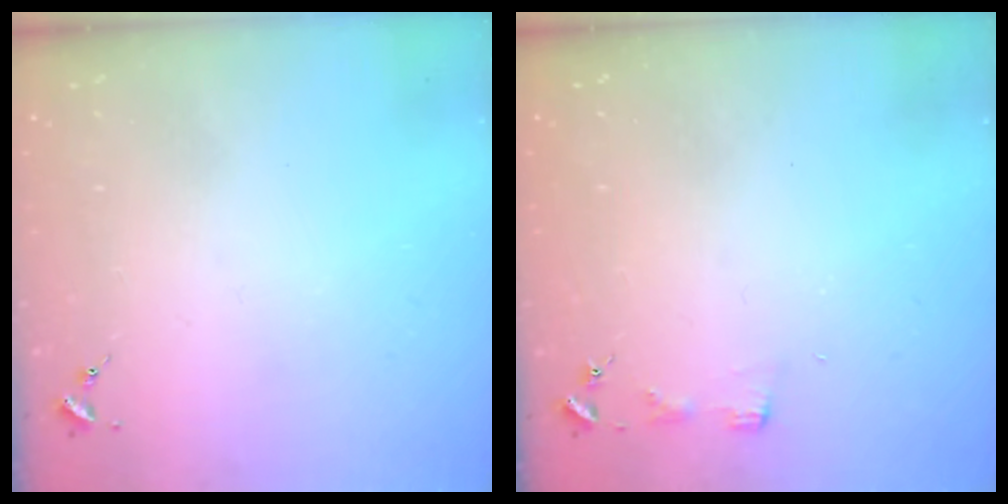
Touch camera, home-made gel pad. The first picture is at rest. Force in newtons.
{"total": 3.4, "press": 3.3, "slide": 0.4}